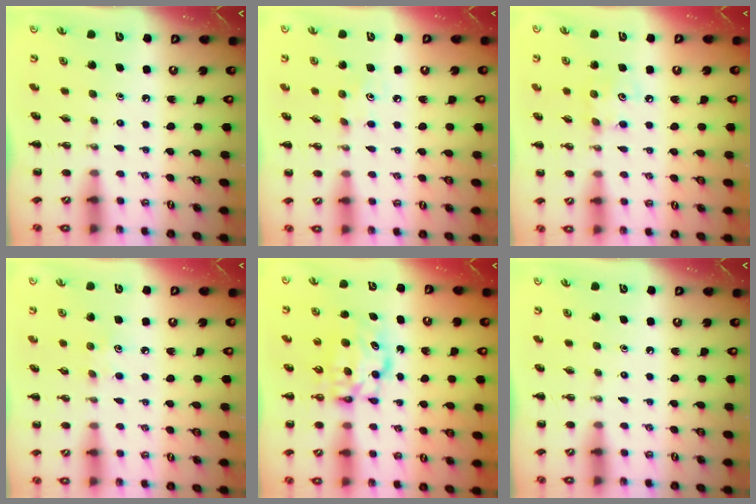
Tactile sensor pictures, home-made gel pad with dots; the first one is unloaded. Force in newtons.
{"total": 3.4, "press": 3.3, "slide": 1.0}
{"total": 6.0, "press": 5.9, "slide": 1.0}
{"total": 4.3, "press": 4.2, "slide": 1.0}
{"total": 7.4, "press": 7.4, "slide": 0.8}
{"total": 0.0}